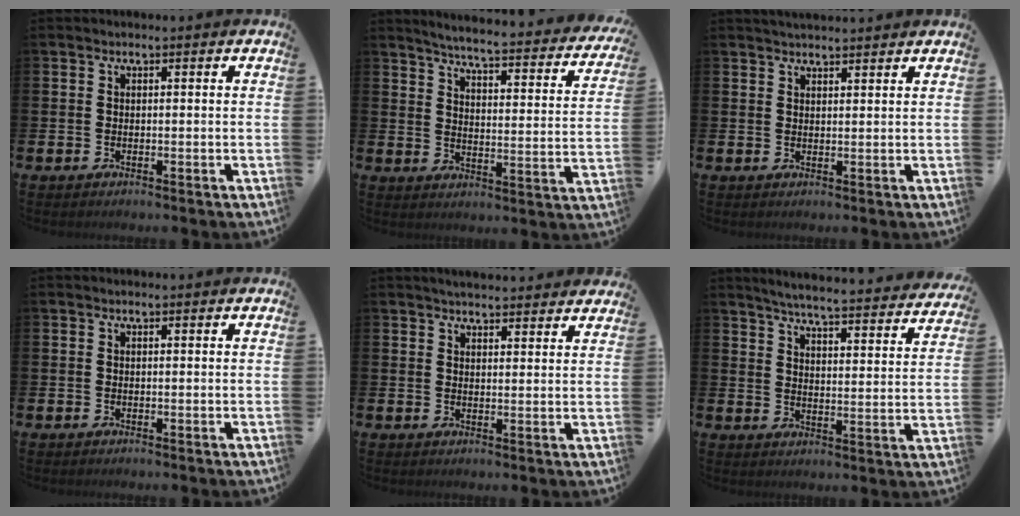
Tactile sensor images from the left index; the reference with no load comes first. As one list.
[{"total": 4.9, "force": [4.6, 0.1, 1.8], "torque": [-0.051, -0.046, 0.070]}, {"total": 2.5, "force": [2.5, 0.2, 0.2], "torque": [-0.006, -0.008, 0.044]}, {"total": 0.0}, {"total": 3.7, "force": [3.7, 0.4, 0.3], "torque": [-0.011, -0.019, 0.067]}, {"total": 5.4, "force": [5.1, 0.0, 1.7], "torque": [-0.048, -0.044, 0.083]}]